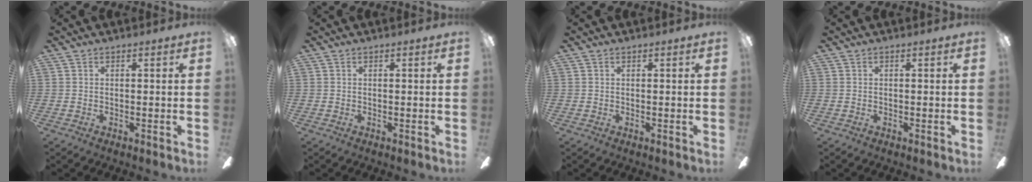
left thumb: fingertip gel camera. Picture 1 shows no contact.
{"total": 0.0}
{"total": 0.0}
{"total": 0.0}